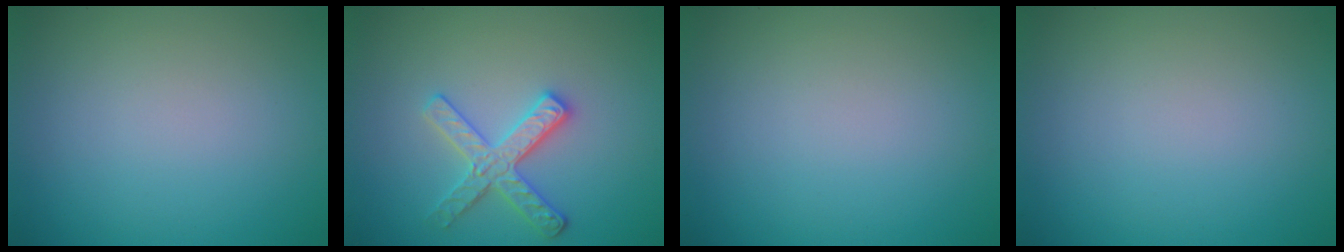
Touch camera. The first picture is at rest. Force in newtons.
{"total": 3.2, "press": 3.0, "slide": 1.0}
{"total": 0.0}
{"total": 0.0}